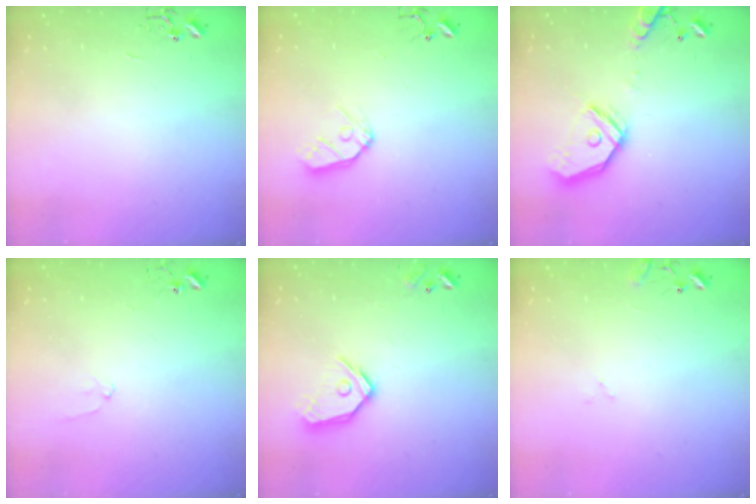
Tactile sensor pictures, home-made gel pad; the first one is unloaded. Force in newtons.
{"total": 9.2, "press": 9.2, "slide": 0.8}
{"total": 16.6, "press": 16.4, "slide": 2.8}
{"total": 6.6, "press": 6.6, "slide": 0.8}
{"total": 12.1, "press": 12.0, "slide": 1.5}
{"total": 9.5, "press": 9.5, "slide": 0.9}